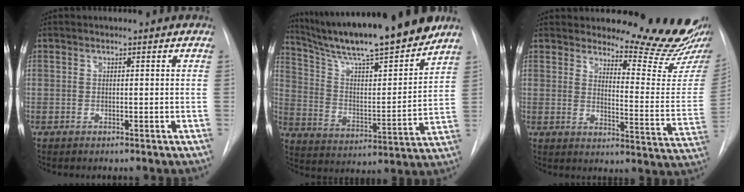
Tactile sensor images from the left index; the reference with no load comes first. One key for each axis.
{"total": 21.2, "fx": 18.2, "fy": 1.0, "fz": 10.8, "tx": -0.180, "ty": -0.012, "tz": 0.292}
{"total": 16.2, "fx": 15.1, "fy": 0.7, "fz": 5.9, "tx": -0.073, "ty": -0.121, "tz": 0.177}